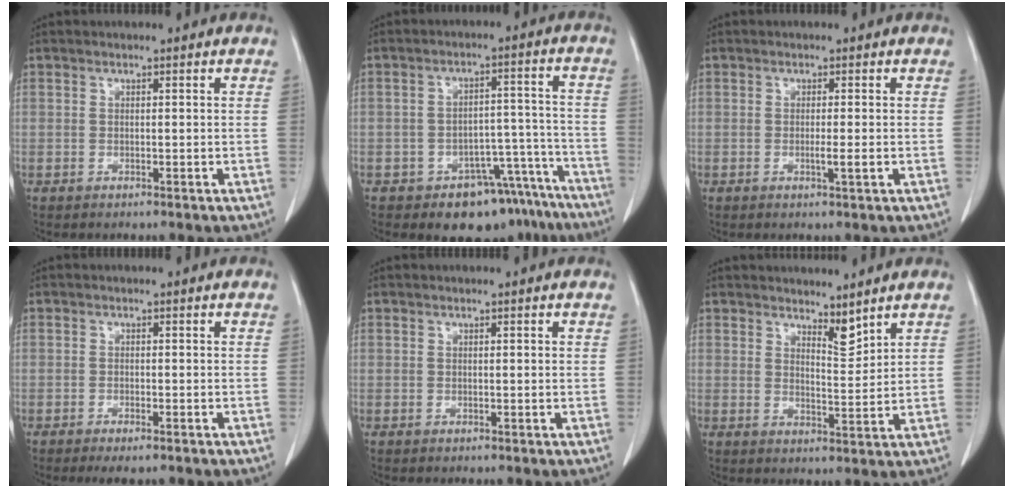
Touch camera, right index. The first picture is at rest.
{"total": 11.1, "force": [-8.4, 6.2, 3.7], "torque": [-0.005, 0.064, -0.112]}
{"total": 1.8, "force": [-0.4, -0.3, 1.7], "torque": [-0.029, -0.005, -0.008]}
{"total": 2.7, "force": [-2.0, 0.6, 1.7], "torque": [-0.022, -0.006, -0.028]}
{"total": 0.0}
{"total": 3.5, "force": [3.1, 0.6, 1.5], "torque": [-0.025, -0.013, 0.058]}